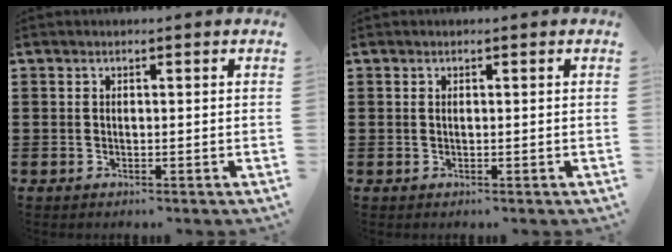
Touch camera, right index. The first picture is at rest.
{"total": 0.0}